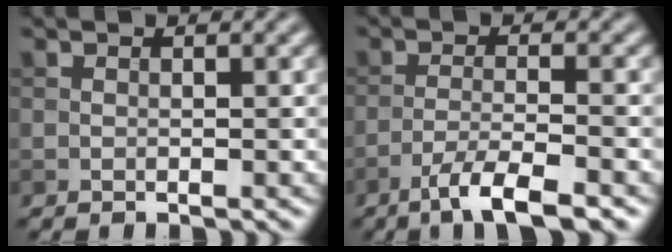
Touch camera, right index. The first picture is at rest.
{"total": 4.7, "force": [-3.2, 0.6, 3.3], "torque": [-0.060, 0.002, -0.063]}